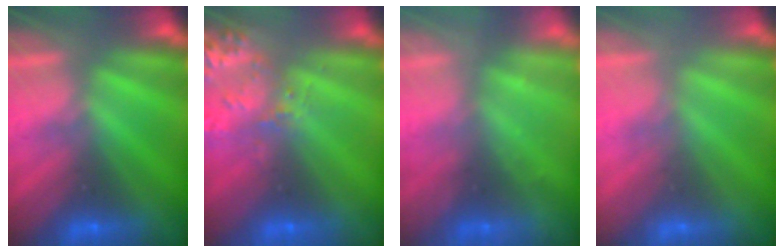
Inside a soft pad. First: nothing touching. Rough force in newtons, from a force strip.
{"total": 2.7}
{"total": 2.4}
{"total": 2.1}